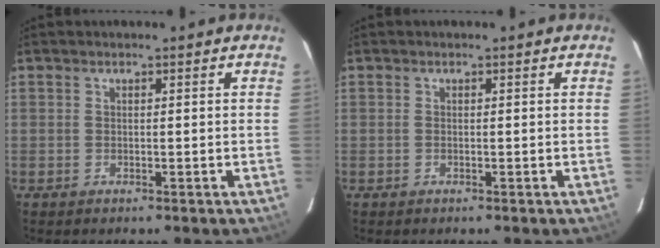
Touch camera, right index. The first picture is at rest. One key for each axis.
{"total": 0.0}